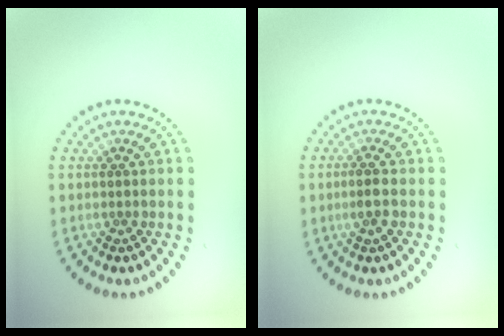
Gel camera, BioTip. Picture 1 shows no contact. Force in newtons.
{"total": 1.7, "press": 1.6, "slide": 0.5}